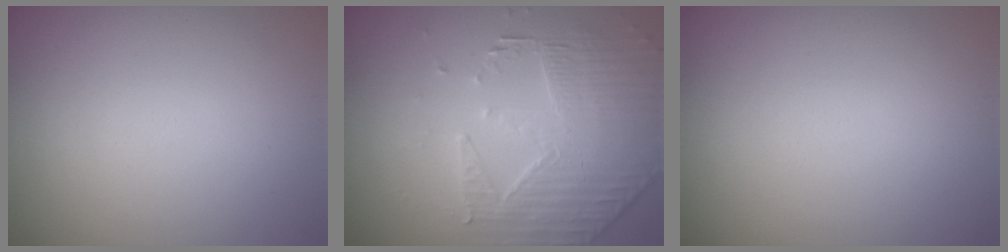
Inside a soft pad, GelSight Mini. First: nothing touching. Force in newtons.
{"total": 4.9, "press": 3.9, "slide": 2.9}
{"total": 0.0}